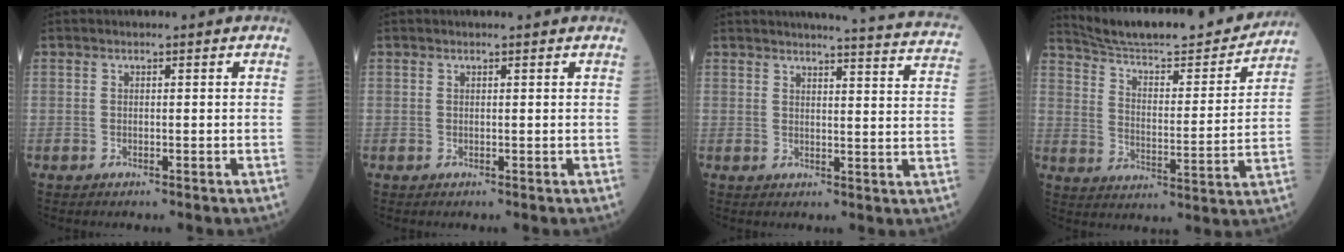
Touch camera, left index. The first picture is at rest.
{"total": 1.0, "force": [1.0, -0.1, 0.3], "torque": [-0.008, 0.001, 0.012]}
{"total": 17.1, "force": [16.4, 0.0, 4.7], "torque": [-0.055, -0.083, 0.165]}
{"total": 22.4, "force": [20.8, 2.2, 7.9], "torque": [-0.123, -0.032, 0.293]}